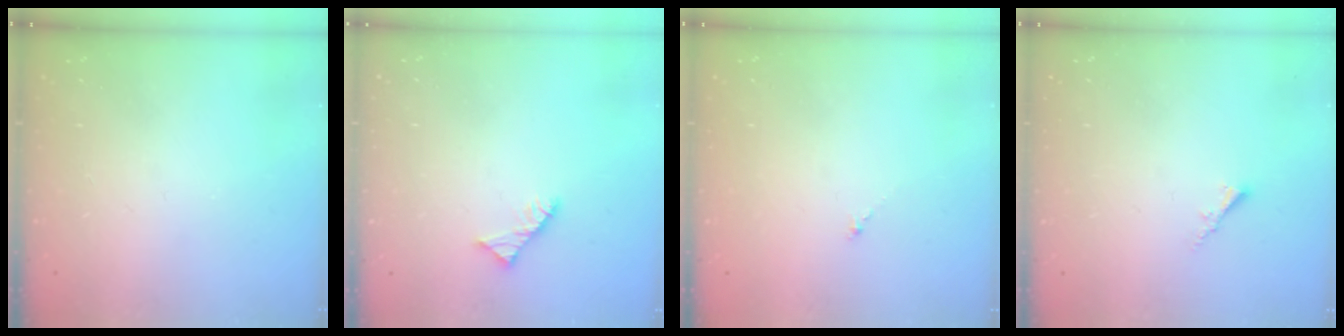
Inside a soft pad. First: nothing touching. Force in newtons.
{"total": 2.9, "press": 2.9, "slide": 0.4}
{"total": 0.0}
{"total": 1.7, "press": 1.6, "slide": 0.4}